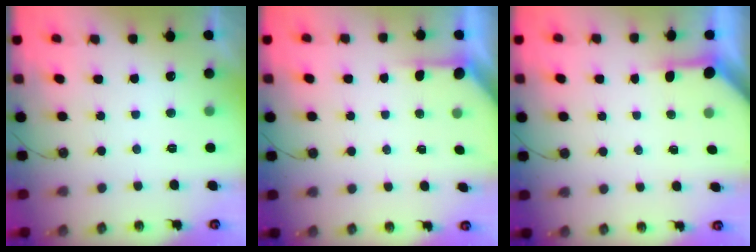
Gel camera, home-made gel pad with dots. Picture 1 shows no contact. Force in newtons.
{"total": 2.2, "press": 2.2, "slide": 0.3}
{"total": 3.4, "press": 3.3, "slide": 0.3}